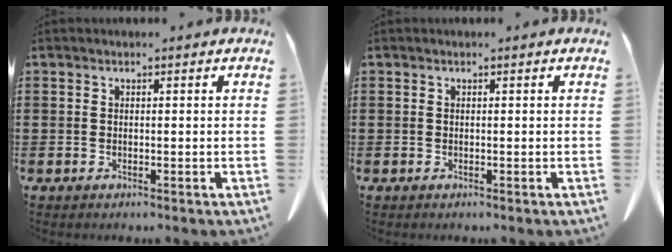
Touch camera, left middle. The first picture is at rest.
{"total": 0.0}